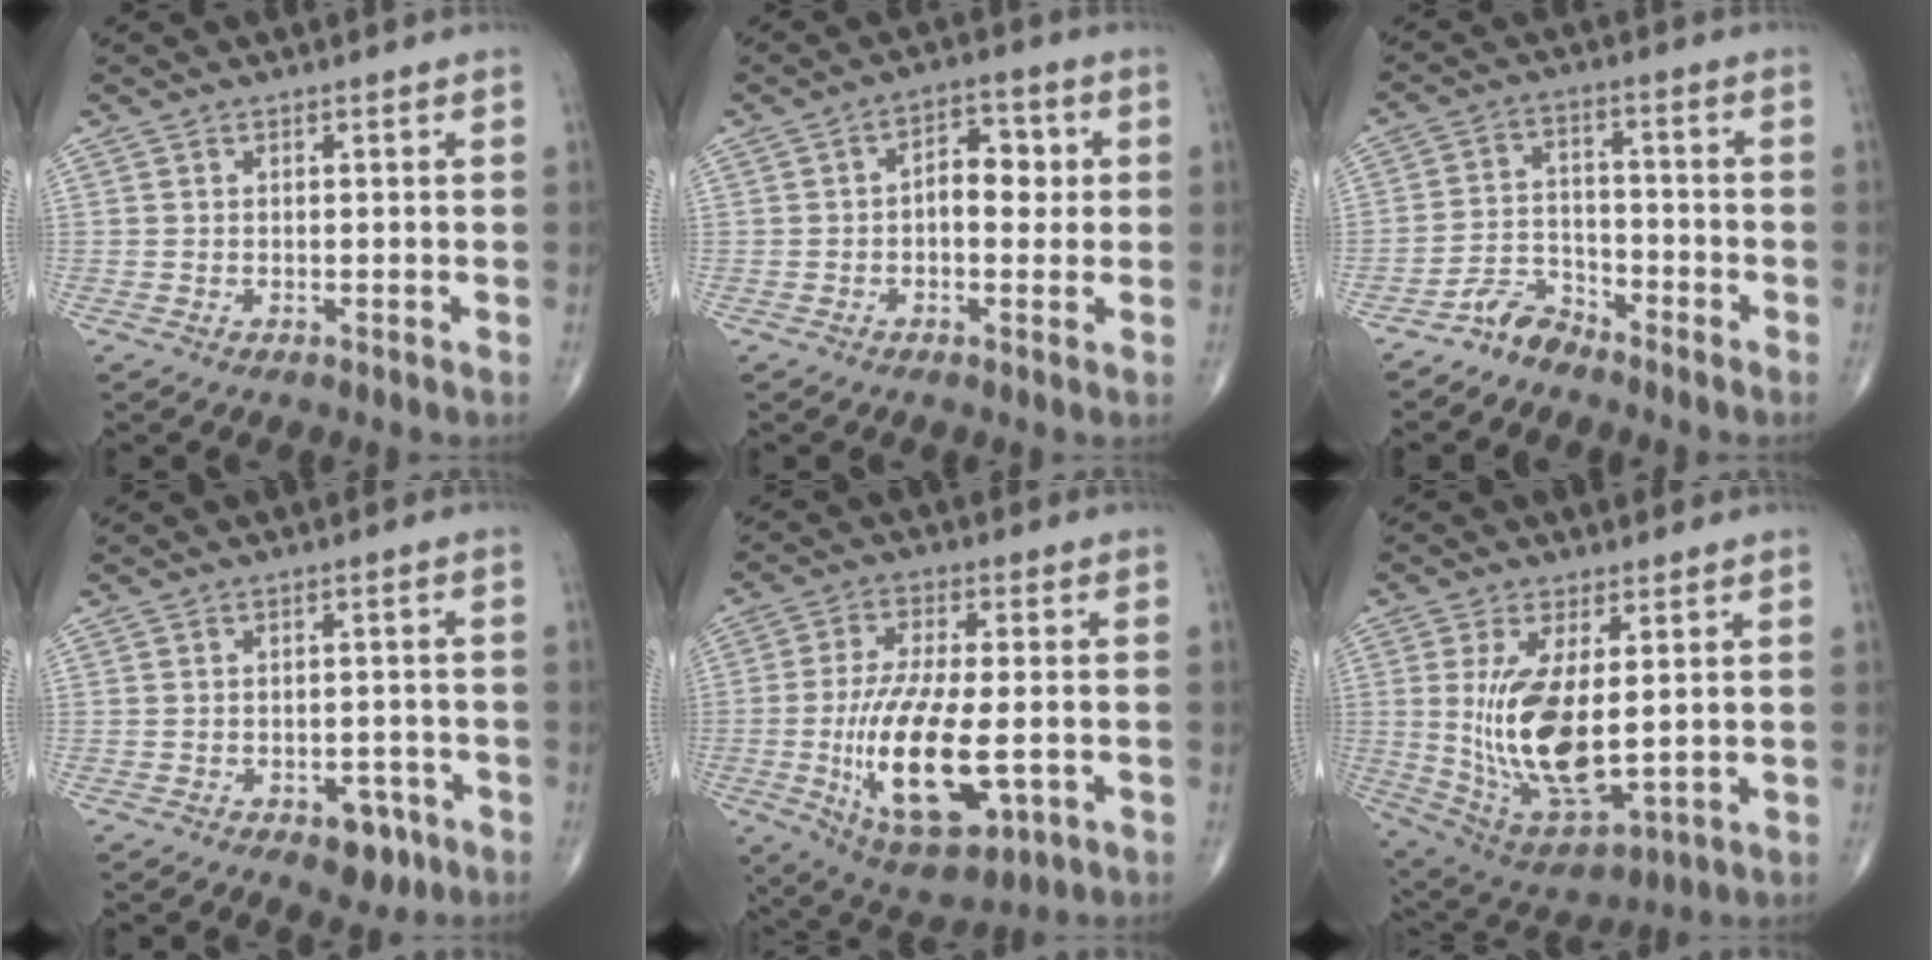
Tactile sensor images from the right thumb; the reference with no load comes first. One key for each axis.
{"total": 7.0, "fx": 0.4, "fy": 4.2, "fz": 5.6, "tx": -0.057, "ty": 0.016, "tz": -0.001}
{"total": 5.3, "fx": -4.7, "fy": 2.2, "fz": 1.2, "tx": -0.015, "ty": 0.039, "tz": -0.096}
{"total": 4.9, "fx": -2.8, "fy": 3.0, "fz": 2.8, "tx": -0.016, "ty": 0.018, "tz": -0.033}
{"total": 17.4, "fx": -3.6, "fy": 7.0, "fz": 15.6, "tx": -0.288, "ty": -0.009, "tz": -0.050}
{"total": 16.0, "fx": 1.0, "fy": 6.9, "fz": 14.5, "tx": -0.279, "ty": -0.025, "tz": 0.040}